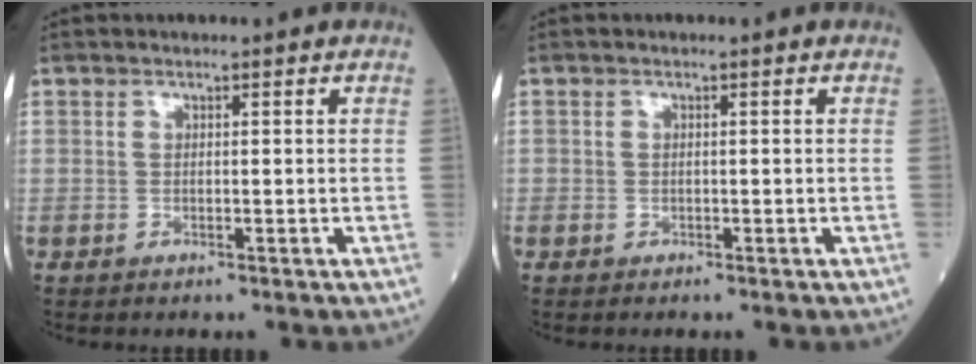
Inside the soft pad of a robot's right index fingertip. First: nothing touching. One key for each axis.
{"total": 0.0}